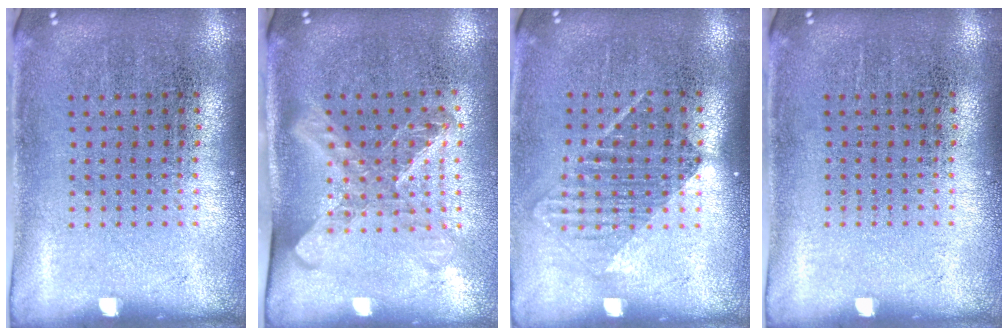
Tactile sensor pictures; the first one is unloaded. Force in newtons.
{"total": 1.6, "press": 1.3, "slide": 1.0}
{"total": 1.3, "press": 1.0, "slide": 0.8}
{"total": 0.0}